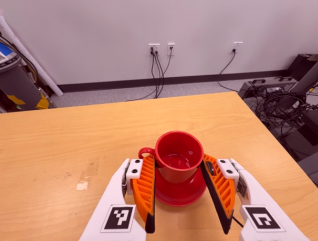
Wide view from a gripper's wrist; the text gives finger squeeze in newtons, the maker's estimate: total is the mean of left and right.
{"total": 2.8, "left": 2.4, "right": 3.2}